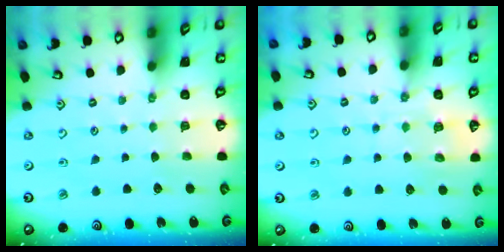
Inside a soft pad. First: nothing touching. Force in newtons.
{"total": 7.1, "press": 7.1, "slide": 0.8}